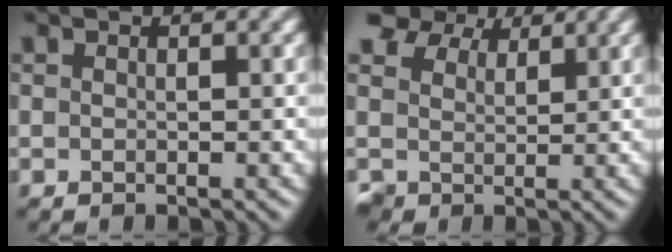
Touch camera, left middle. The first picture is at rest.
{"total": 6.1, "force": [4.4, 3.7, 2.1], "torque": [-0.060, 0.007, 0.076]}